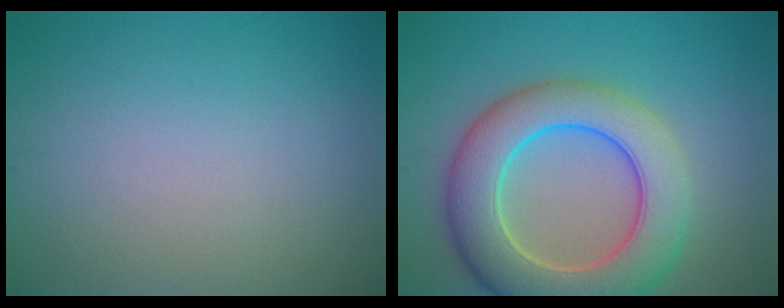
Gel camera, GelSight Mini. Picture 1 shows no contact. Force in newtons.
{"total": 9.8, "press": 9.8, "slide": 0.6}